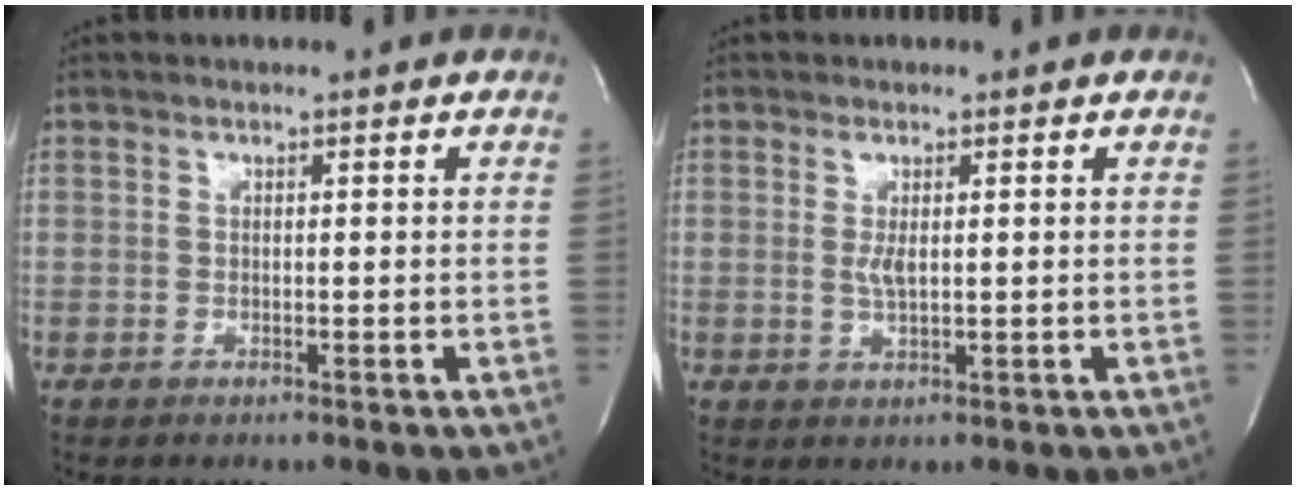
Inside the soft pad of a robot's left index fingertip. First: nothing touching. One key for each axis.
{"total": 2.0, "fx": -0.3, "fy": 0.5, "fz": 1.9, "tx": -0.043, "ty": -0.009, "tz": 0.000}